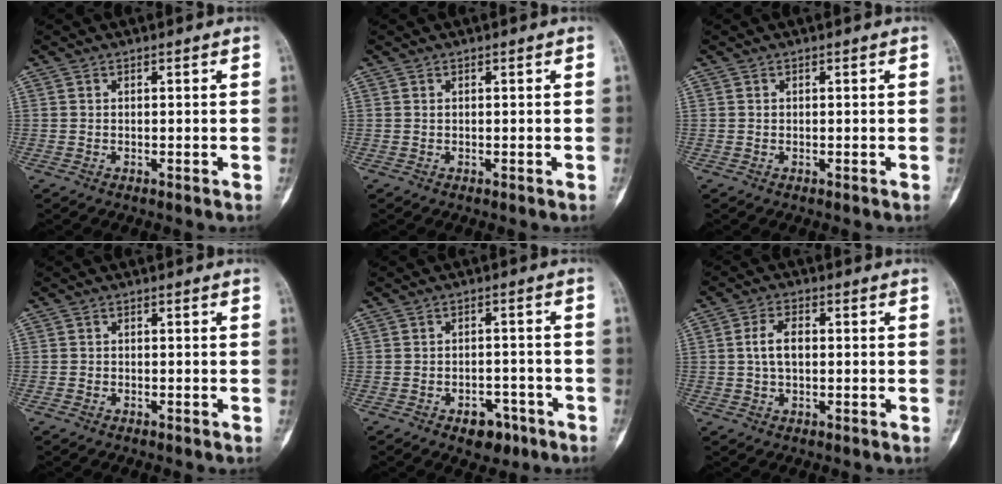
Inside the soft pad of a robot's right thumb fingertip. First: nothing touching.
{"total": 0.0}
{"total": 0.0}
{"total": 0.6, "force": [-0.4, 0.4, 0.0], "torque": [-0.001, 0.004, -0.011]}
{"total": 5.6, "force": [-3.2, 3.5, 2.9], "torque": [-0.015, 0.029, -0.040]}
{"total": 4.9, "force": [0.3, 2.8, 4.0], "torque": [-0.075, 0.009, 0.004]}